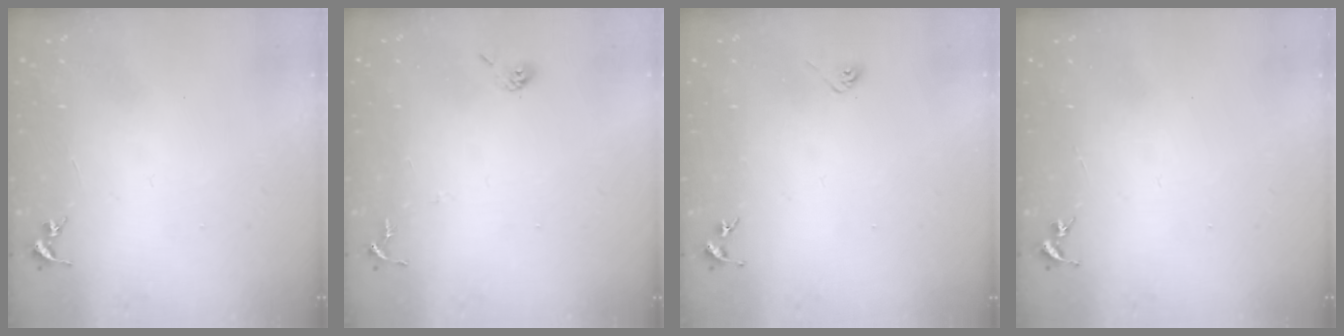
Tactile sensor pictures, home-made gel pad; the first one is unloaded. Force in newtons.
{"total": 5.9, "press": 5.9, "slide": 0.5}
{"total": 3.8, "press": 3.7, "slide": 1.0}
{"total": 0.0}